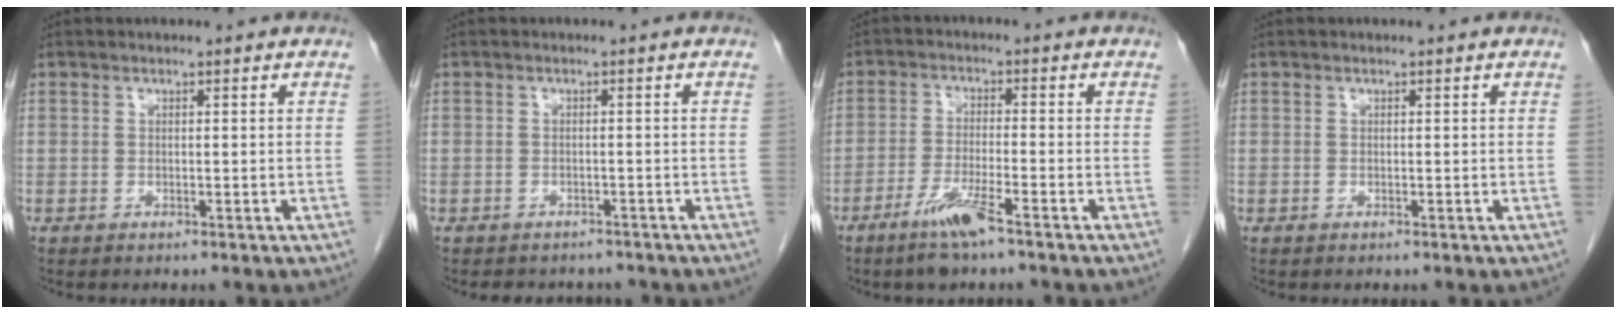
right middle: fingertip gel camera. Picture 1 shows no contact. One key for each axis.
{"total": 4.7, "fx": -4.2, "fy": 2.0, "fz": 0.6, "tx": -0.013, "ty": 0.003, "tz": -0.048}
{"total": 5.9, "fx": -4.0, "fy": 0.3, "fz": 4.4, "tx": -0.091, "ty": -0.010, "tz": -0.076}
{"total": 0.0}